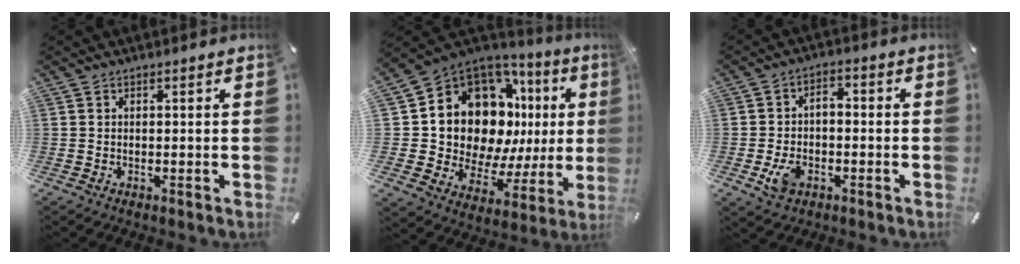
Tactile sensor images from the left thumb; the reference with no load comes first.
{"total": 16.0, "force": [6.0, 11.7, 9.2], "torque": [-0.146, -0.079, 0.119]}
{"total": 7.2, "force": [-2.1, 4.9, 4.8], "torque": [-0.097, 0.007, -0.041]}